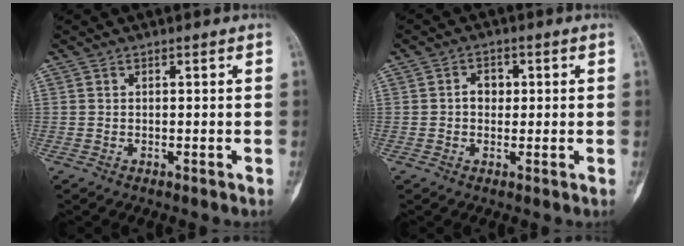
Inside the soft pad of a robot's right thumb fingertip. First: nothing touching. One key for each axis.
{"total": 3.1, "fx": 0.2, "fy": 2.5, "fz": 1.8, "tx": -0.013, "ty": 0.007, "tz": 0.000}